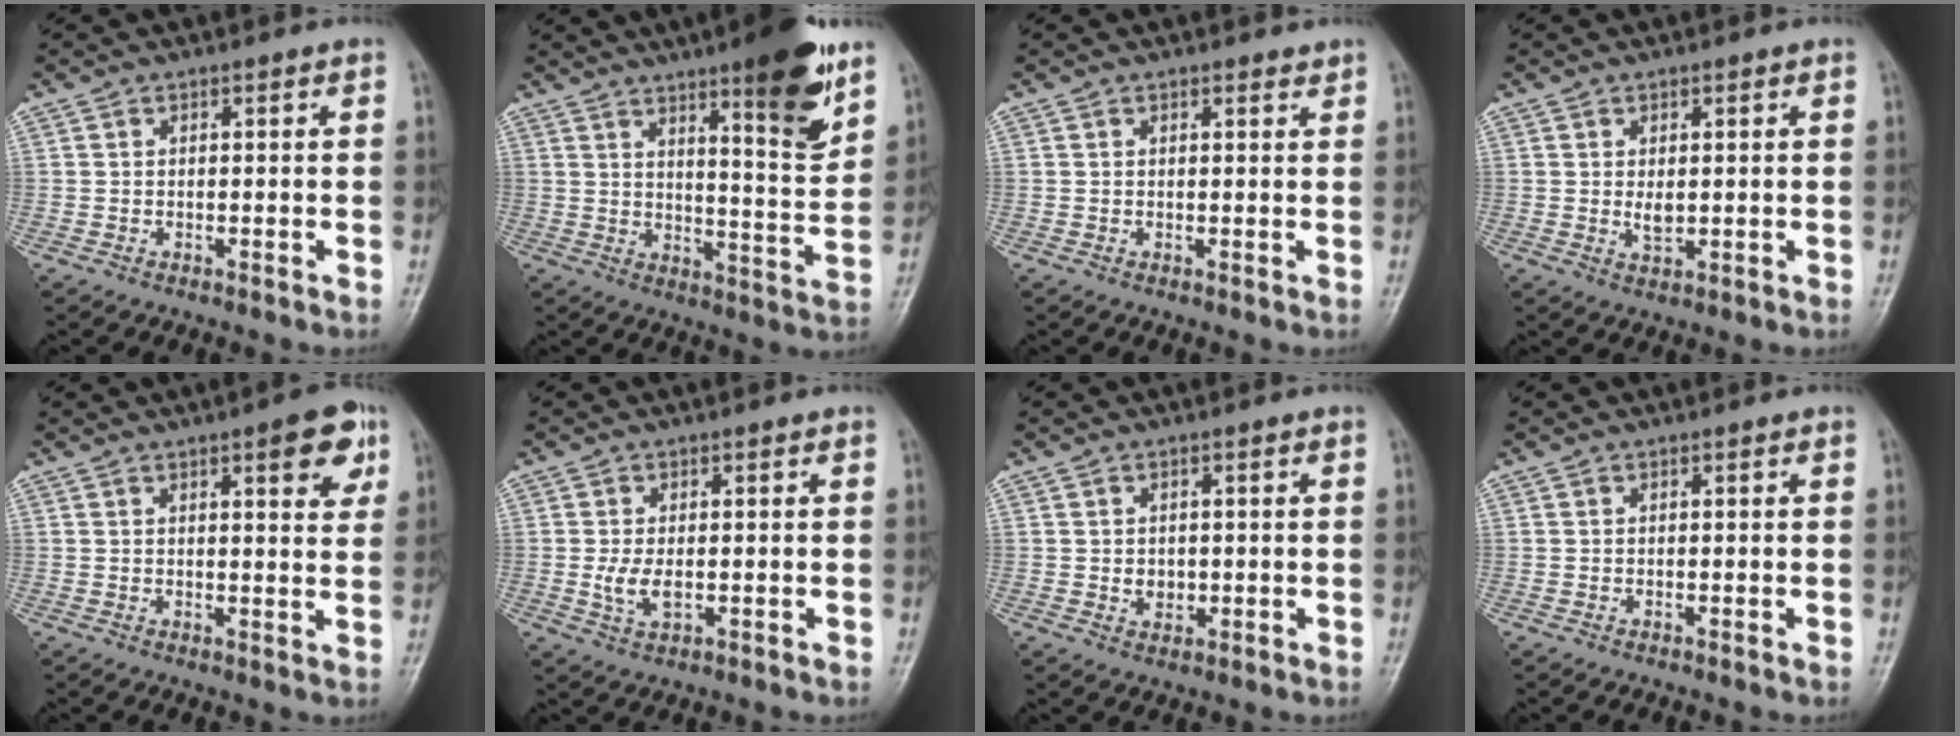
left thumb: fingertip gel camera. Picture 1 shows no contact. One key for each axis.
{"total": 14.2, "fx": 8.5, "fy": 2.6, "fz": 11.1, "tx": -0.134, "ty": -0.056, "tz": 0.124}
{"total": 1.0, "fx": 0.8, "fy": 0.4, "fz": 0.5, "tx": -0.005, "ty": -0.005, "tz": 0.010}
{"total": 2.4, "fx": 0.2, "fy": 1.4, "fz": 2.0, "tx": -0.028, "ty": -0.007, "tz": 0.007}
{"total": 7.4, "fx": 3.6, "fy": 2.3, "fz": 6.0, "tx": -0.057, "ty": -0.012, "tz": 0.041}
{"total": 4.1, "fx": -0.5, "fy": 2.2, "fz": 3.4, "tx": -0.070, "ty": -0.006, "tz": -0.008}
{"total": 2.8, "fx": -0.2, "fy": 2.3, "fz": 1.6, "tx": -0.012, "ty": 0.001, "tz": 0.002}
{"total": 0.0}